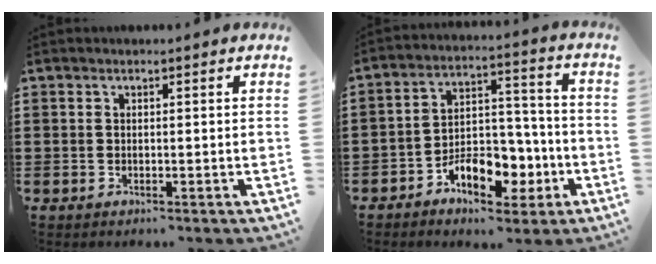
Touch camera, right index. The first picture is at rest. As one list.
[{"total": 9.2, "force": [-4.6, 5.7, 5.5], "torque": [-0.086, 0.027, -0.078]}]